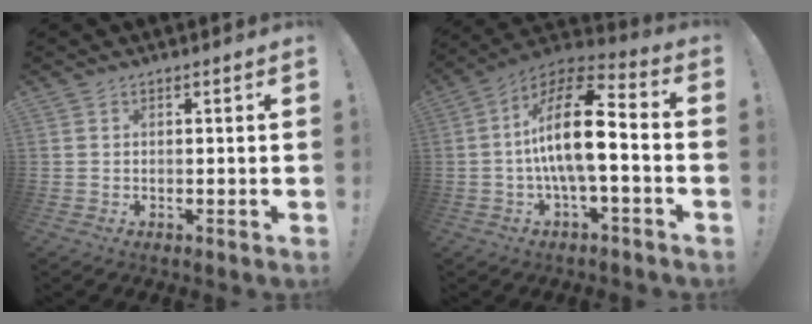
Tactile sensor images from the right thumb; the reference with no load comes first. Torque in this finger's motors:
{"motor_torque": [0.29, 0.75, 1.68, -0.36, 0.14]}